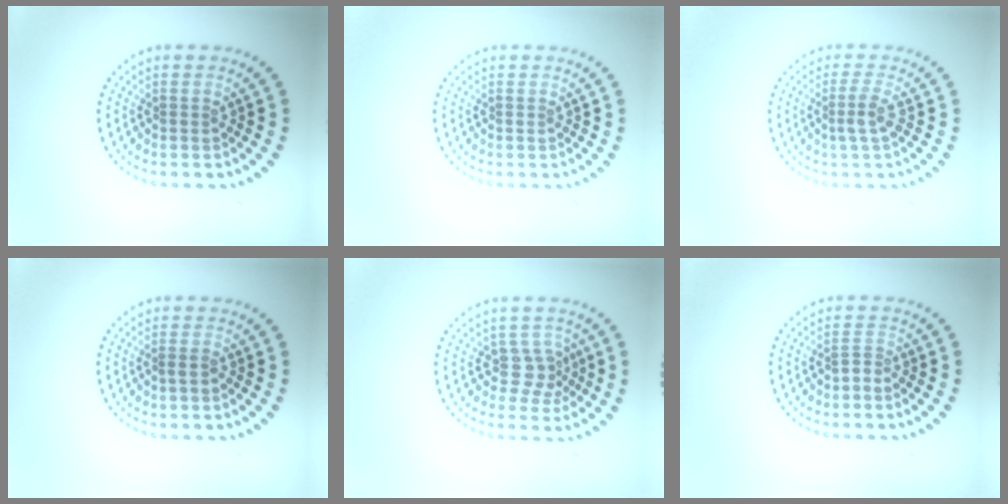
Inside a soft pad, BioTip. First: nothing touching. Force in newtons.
{"total": 0.0}
{"total": 1.9, "press": 1.4, "slide": 1.2}
{"total": 0.6, "press": 0.4, "slide": 0.5}
{"total": 2.2, "press": 1.6, "slide": 1.6}
{"total": 0.6, "press": 0.1, "slide": 0.6}